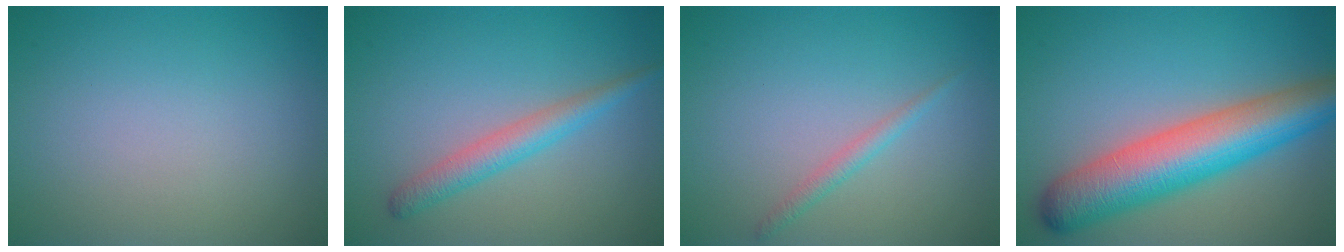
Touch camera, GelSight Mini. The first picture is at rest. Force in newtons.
{"total": 2.8, "press": 2.8, "slide": 0.0}
{"total": 1.2, "press": 1.2, "slide": 0.0}
{"total": 9.1, "press": 9.1, "slide": 0.3}